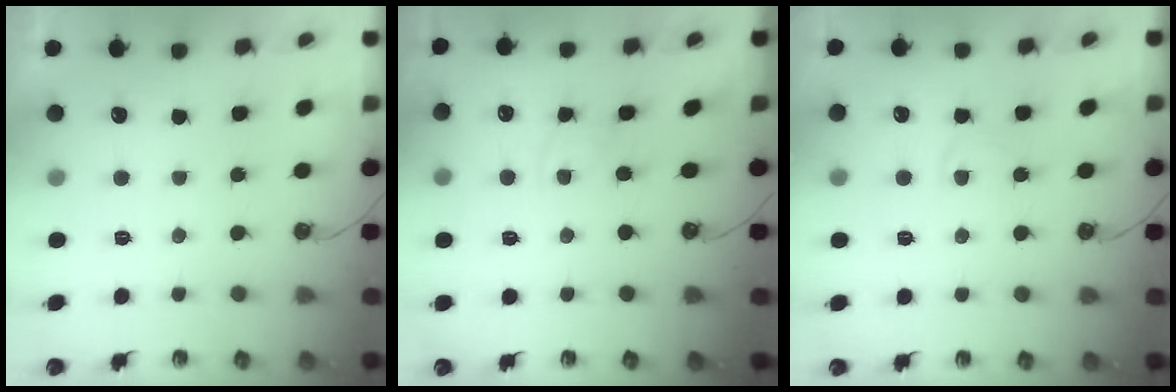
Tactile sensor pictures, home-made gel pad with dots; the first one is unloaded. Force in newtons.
{"total": 2.9, "press": 2.9, "slide": 0.5}
{"total": 2.8, "press": 2.8, "slide": 0.4}